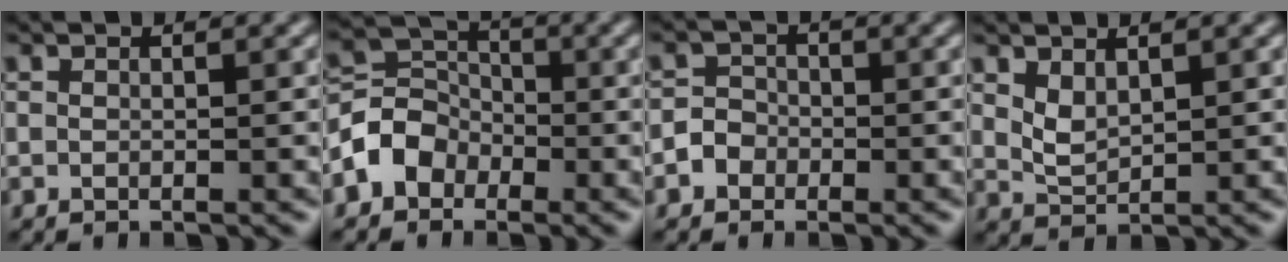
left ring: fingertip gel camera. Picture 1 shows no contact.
{"total": 3.6, "force": [-1.8, 2.9, 1.1], "torque": [-0.015, 0.010, -0.043]}
{"total": 1.9, "force": [-0.9, 1.6, 0.5], "torque": [0.006, 0.004, -0.023]}
{"total": 1.9, "force": [1.2, 0.9, 1.2], "torque": [-0.029, -0.006, 0.029]}